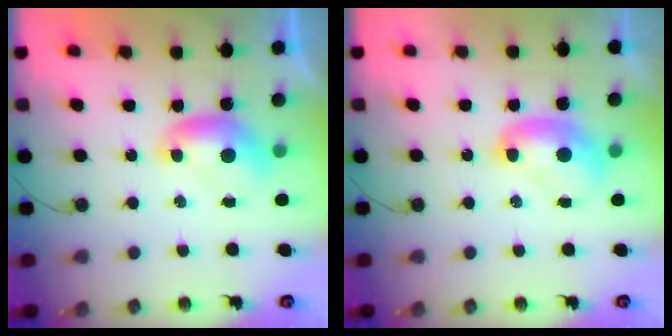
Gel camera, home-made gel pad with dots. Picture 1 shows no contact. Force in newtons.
{"total": 2.4, "press": 2.4, "slide": 0.3}